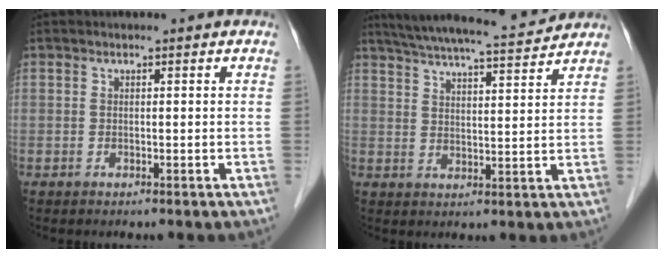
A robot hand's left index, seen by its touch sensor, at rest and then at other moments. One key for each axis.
{"total": 13.7, "fx": 12.7, "fy": 0.5, "fz": 5.0, "tx": -0.093, "ty": 0.010, "tz": 0.186}